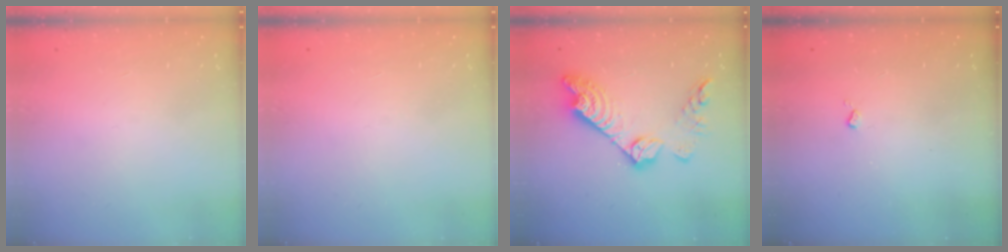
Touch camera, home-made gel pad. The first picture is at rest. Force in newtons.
{"total": 0.0}
{"total": 16.5, "press": 16.5, "slide": 1.1}
{"total": 2.5, "press": 2.4, "slide": 0.5}